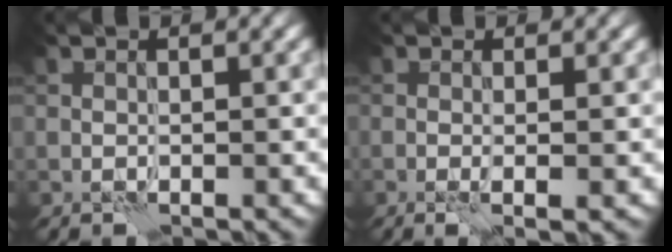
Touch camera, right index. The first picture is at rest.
{"total": 2.0, "force": [-0.3, 0.4, 2.0], "torque": [-0.027, -0.002, -0.007]}